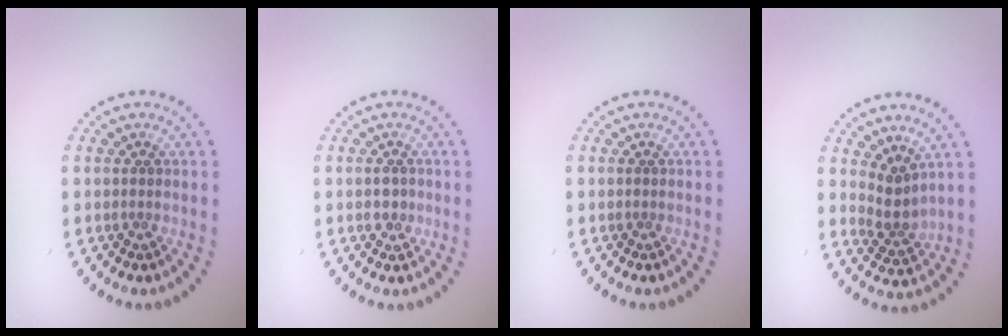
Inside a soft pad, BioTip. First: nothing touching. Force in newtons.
{"total": 1.3, "press": 1.3, "slide": 0.2}
{"total": 0.0}
{"total": 2.5, "press": 1.8, "slide": 1.7}